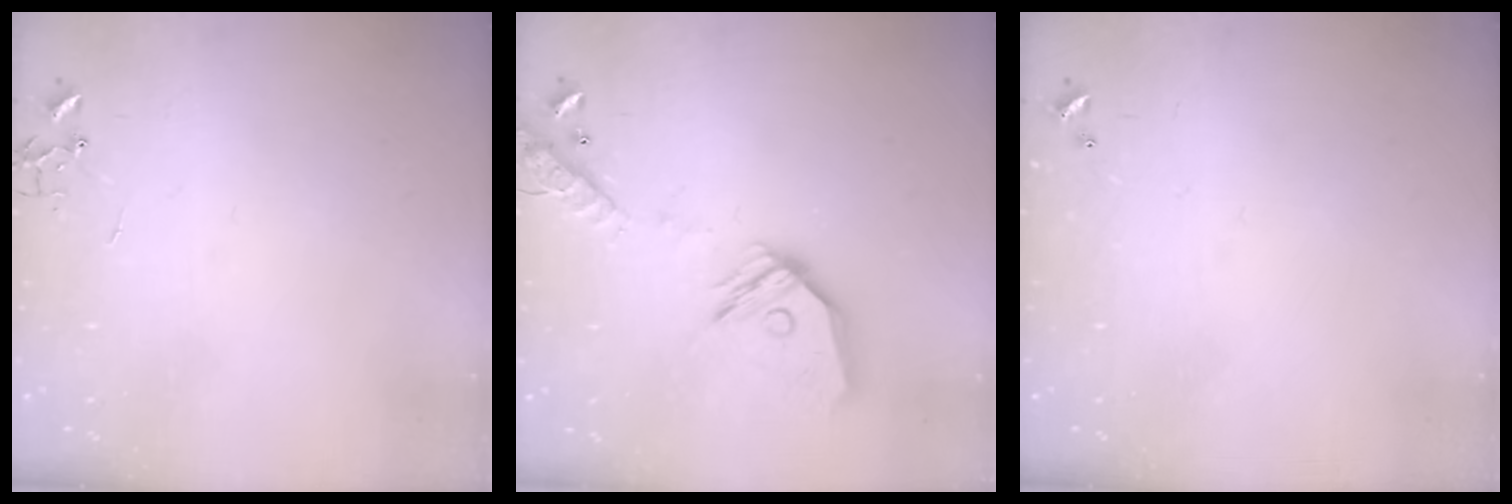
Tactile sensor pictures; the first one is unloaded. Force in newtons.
{"total": 17.2, "press": 17.0, "slide": 2.2}
{"total": 0.0}